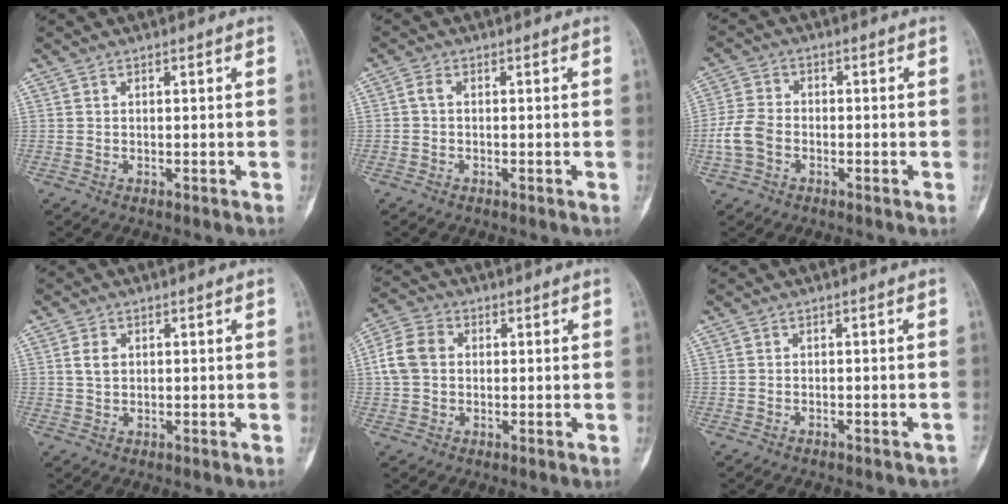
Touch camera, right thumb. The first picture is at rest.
{"total": 1.3, "force": [-0.1, 0.7, 1.1], "torque": [-0.020, 0.002, -0.007]}
{"total": 6.3, "force": [-1.9, 4.5, 3.9], "torque": [-0.083, 0.013, -0.044]}
{"total": 2.7, "force": [0.6, 1.9, 1.8], "torque": [-0.023, 0.002, 0.012]}
{"total": 7.2, "force": [0.6, 5.7, 4.4], "torque": [-0.086, 0.019, 0.005]}
{"total": 2.7, "force": [-2.3, 0.9, 1.0], "torque": [-0.022, 0.017, -0.020]}